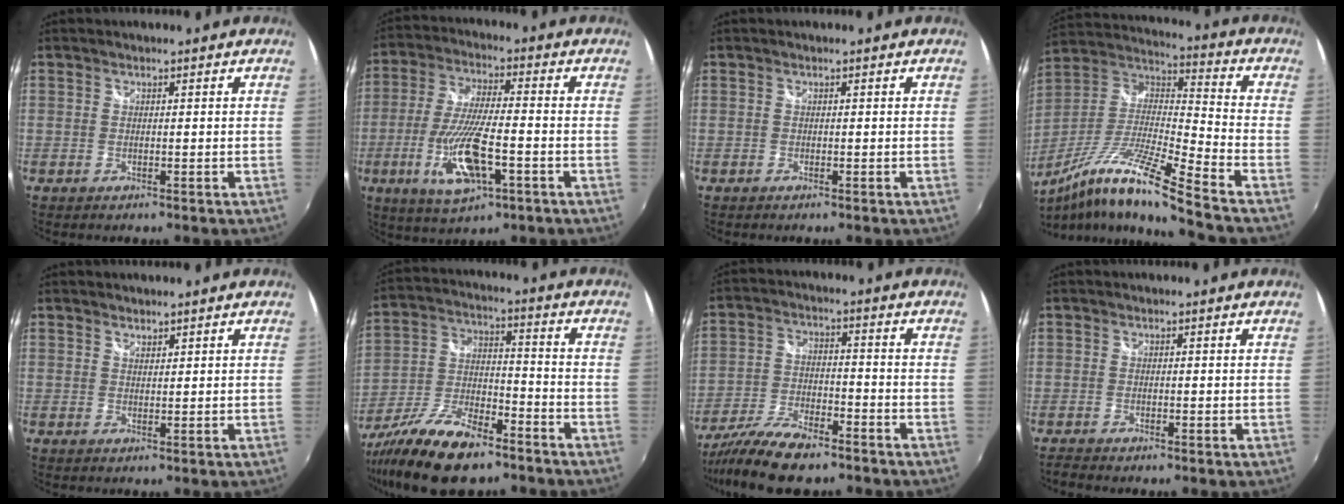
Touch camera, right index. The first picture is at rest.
{"total": 14.3, "force": [-5.1, 4.2, 12.7], "torque": [-0.266, -0.018, -0.092]}
{"total": 0.0}
{"total": 18.8, "force": [-11.9, 0.0, 14.5], "torque": [-0.252, -0.038, -0.224]}
{"total": 1.3, "force": [1.3, 0.3, 0.1], "torque": [0.001, 0.000, 0.022]}
{"total": 16.1, "force": [-11.1, 6.1, 9.9], "torque": [-0.210, -0.025, -0.205]}
{"total": 12.5, "force": [-10.0, 3.6, 6.6], "torque": [-0.147, -0.025, -0.183]}
{"total": 1.2, "force": [-1.1, 0.3, 0.1], "torque": [-0.007, -0.003, -0.025]}